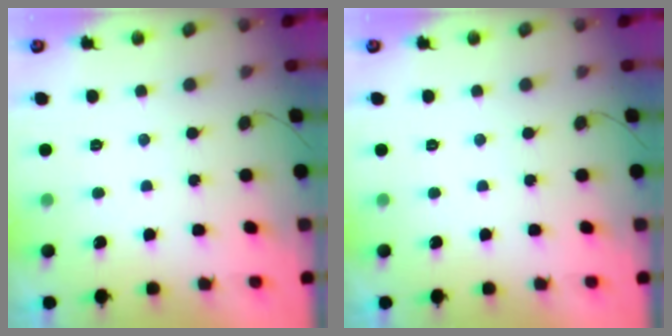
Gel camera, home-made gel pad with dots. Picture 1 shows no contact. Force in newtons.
{"total": 0.0}